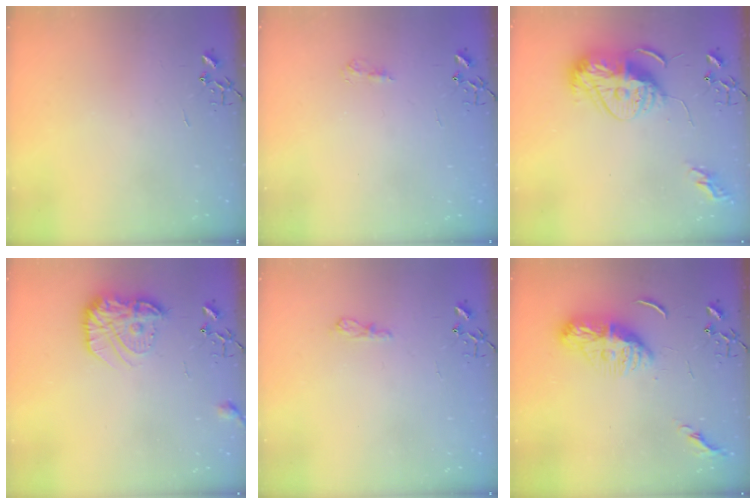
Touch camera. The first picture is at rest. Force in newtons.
{"total": 6.0, "press": 6.0, "slide": 0.5}
{"total": 15.5, "press": 15.4, "slide": 1.5}
{"total": 14.6, "press": 14.6, "slide": 0.8}
{"total": 6.9, "press": 6.8, "slide": 0.8}
{"total": 11.6, "press": 11.6, "slide": 1.3}